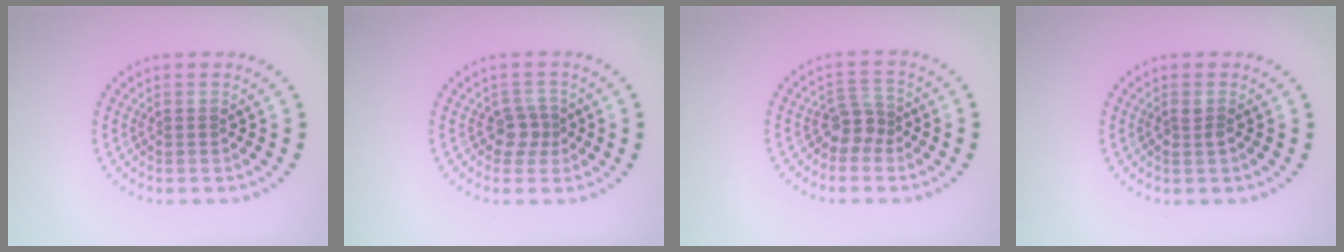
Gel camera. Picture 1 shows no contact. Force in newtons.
{"total": 1.8, "press": 1.5, "slide": 1.0}
{"total": 2.2, "press": 1.7, "slide": 1.4}
{"total": 0.6, "press": 0.6, "slide": 0.2}